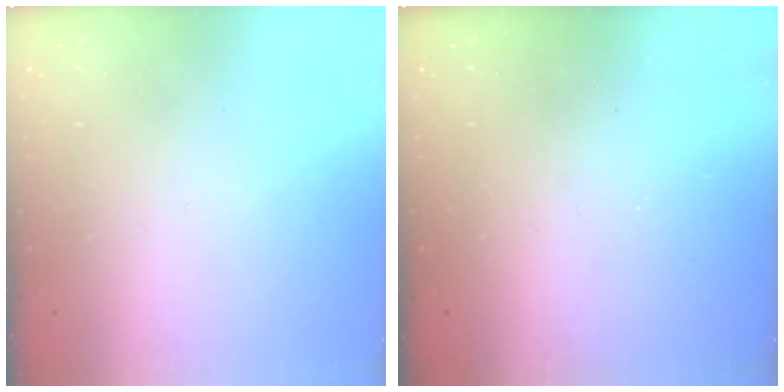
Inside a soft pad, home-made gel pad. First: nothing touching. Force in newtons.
{"total": 1.4, "press": 1.3, "slide": 0.4}